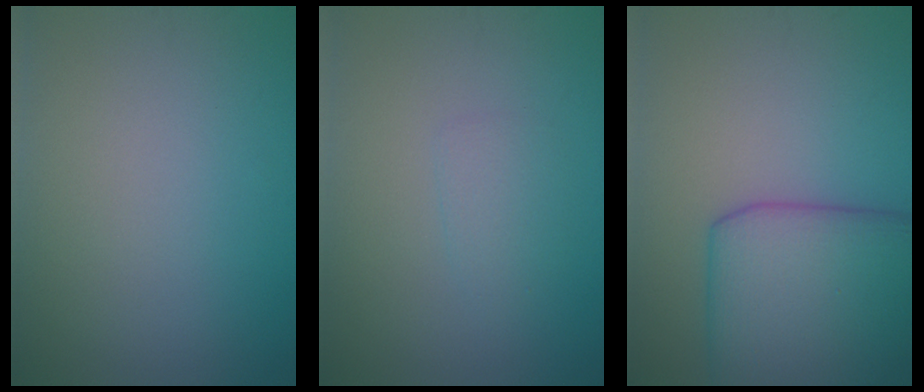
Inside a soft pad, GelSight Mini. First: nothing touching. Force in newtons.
{"total": 1.4, "press": 1.4, "slide": 0.1}
{"total": 9.7, "press": 9.7, "slide": 0.3}